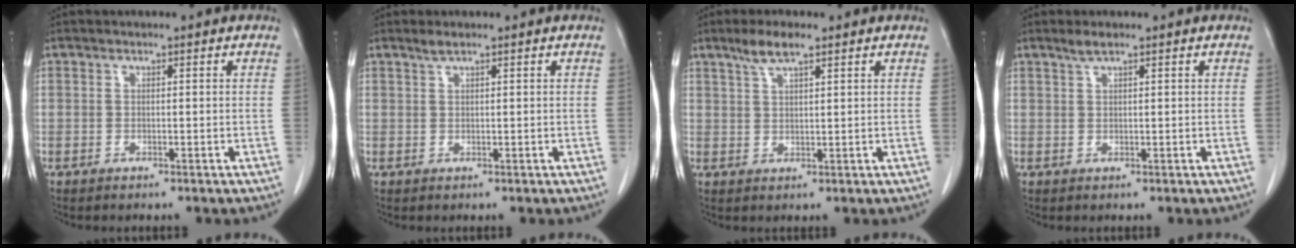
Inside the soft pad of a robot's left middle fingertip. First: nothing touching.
{"total": 1.1, "force": [0.9, -0.1, 0.6], "torque": [-0.017, 0.003, 0.021]}
{"total": 4.2, "force": [3.0, 0.6, 3.0], "torque": [-0.065, 0.006, 0.059]}
{"total": 1.5, "force": [1.2, 0.0, 1.0], "torque": [-0.023, 0.003, 0.026]}